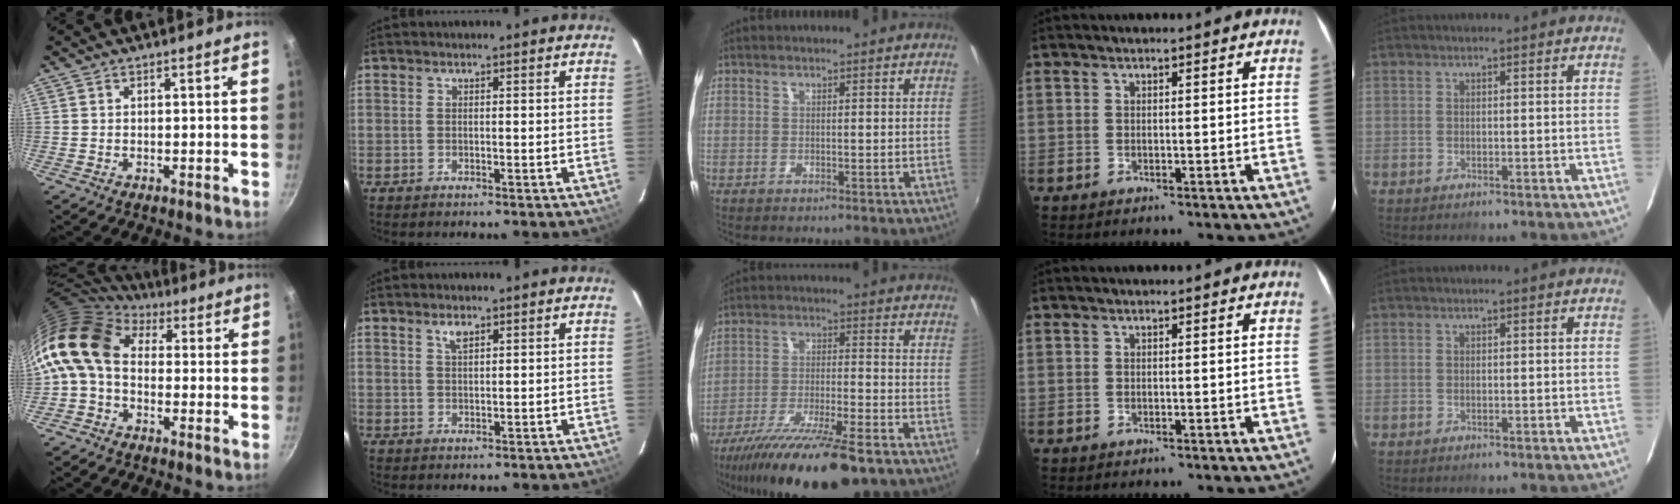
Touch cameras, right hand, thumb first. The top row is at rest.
{"thumb": {"total": 14.1, "force": [1.6, 10.0, 9.7], "torque": [-0.188, 0.025, 0.005]}, "index": {"total": 2.1, "force": [1.3, 0.8, 1.4], "torque": [-0.024, 0.004, 0.024]}, "middle": {"total": 19.4, "force": [-14.7, 3.6, 12.1], "torque": [-0.230, -0.046, -0.242]}}